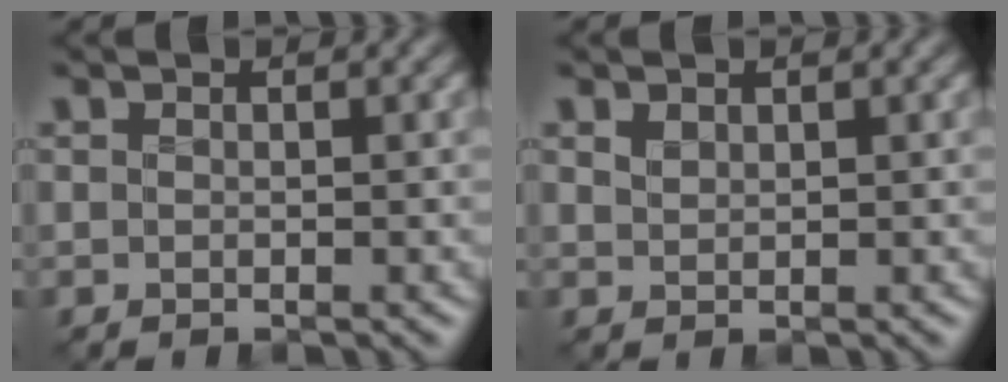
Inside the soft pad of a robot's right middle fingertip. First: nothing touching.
{"total": 0.7, "force": [0.6, 0.4, 0.3], "torque": [-0.013, -0.002, 0.015]}